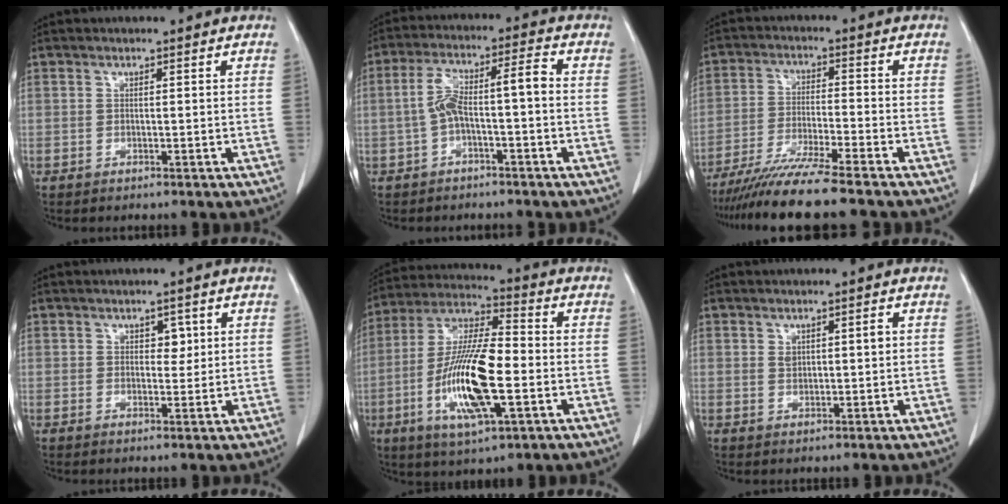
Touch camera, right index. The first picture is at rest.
{"total": 7.3, "force": [-1.1, 1.3, 7.1], "torque": [-0.135, 0.041, -0.019]}
{"total": 11.2, "force": [-9.4, -1.1, 6.1], "torque": [-0.095, -0.032, -0.160]}
{"total": 2.0, "force": [0.7, 1.4, 1.3], "torque": [-0.011, -0.001, 0.008]}
{"total": 15.9, "force": [-3.6, 3.4, 15.1], "torque": [-0.302, -0.005, -0.065]}
{"total": 2.1, "force": [0.8, 0.9, 1.7], "torque": [-0.028, 0.009, 0.021]}